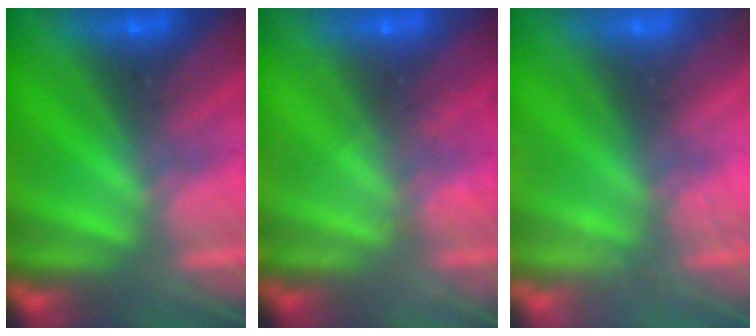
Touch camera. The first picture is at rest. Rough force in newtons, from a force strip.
{"total": 2.0}
{"total": 2.7}